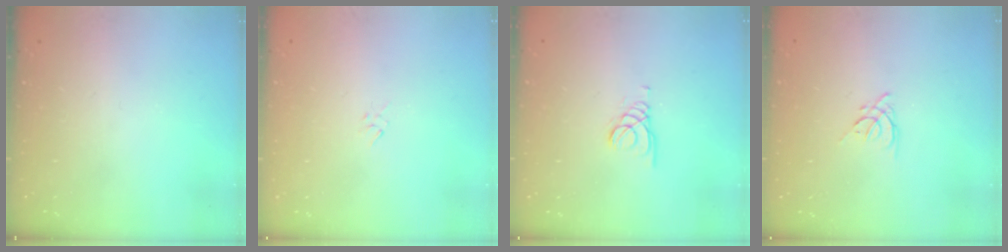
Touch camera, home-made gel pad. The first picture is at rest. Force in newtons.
{"total": 2.3, "press": 2.2, "slide": 0.6}
{"total": 1.5, "press": 1.5, "slide": 0.1}
{"total": 3.4, "press": 3.3, "slide": 0.7}